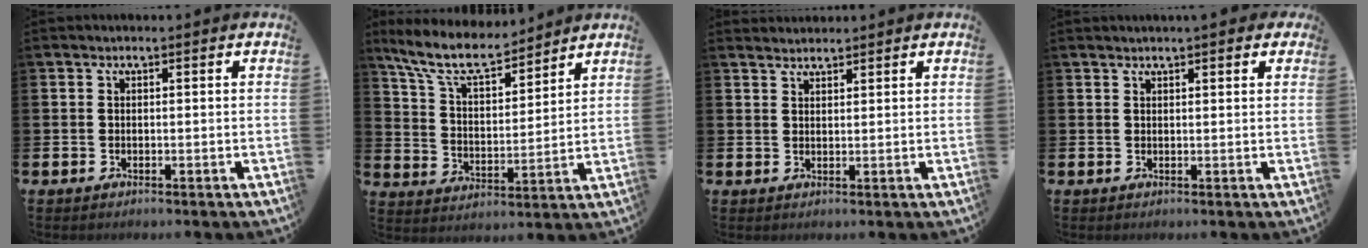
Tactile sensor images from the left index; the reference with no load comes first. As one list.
[{"total": 8.7, "force": [7.7, 2.3, 3.4], "torque": [-0.103, -0.040, 0.139]}, {"total": 1.7, "force": [1.6, 0.4, -0.3], "torque": [0.002, -0.002, 0.030]}, {"total": 0.9, "force": [0.9, 0.0, 0.1], "torque": [-0.003, 0.002, 0.016]}]